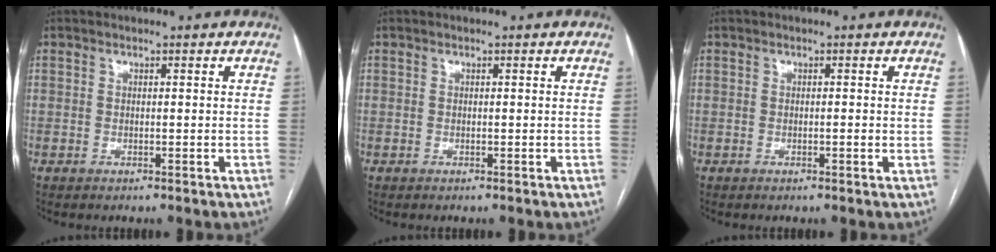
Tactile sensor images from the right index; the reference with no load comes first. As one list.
[{"total": 0.0}, {"total": 0.6, "force": [0.0, 0.1, 0.6], "torque": [-0.012, 0.002, 0.001]}]